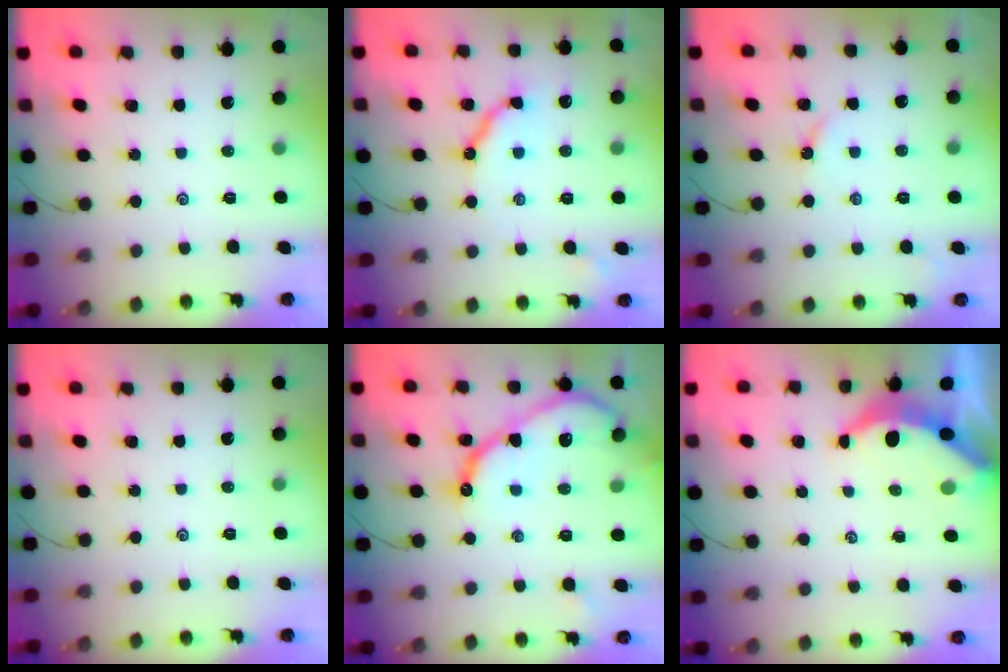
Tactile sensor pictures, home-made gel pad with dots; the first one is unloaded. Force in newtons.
{"total": 9.8, "press": 9.7, "slide": 1.1}
{"total": 2.7, "press": 2.7, "slide": 0.4}
{"total": 0.0}
{"total": 13.4, "press": 13.4, "slide": 1.0}
{"total": 5.4, "press": 5.4, "slide": 0.6}